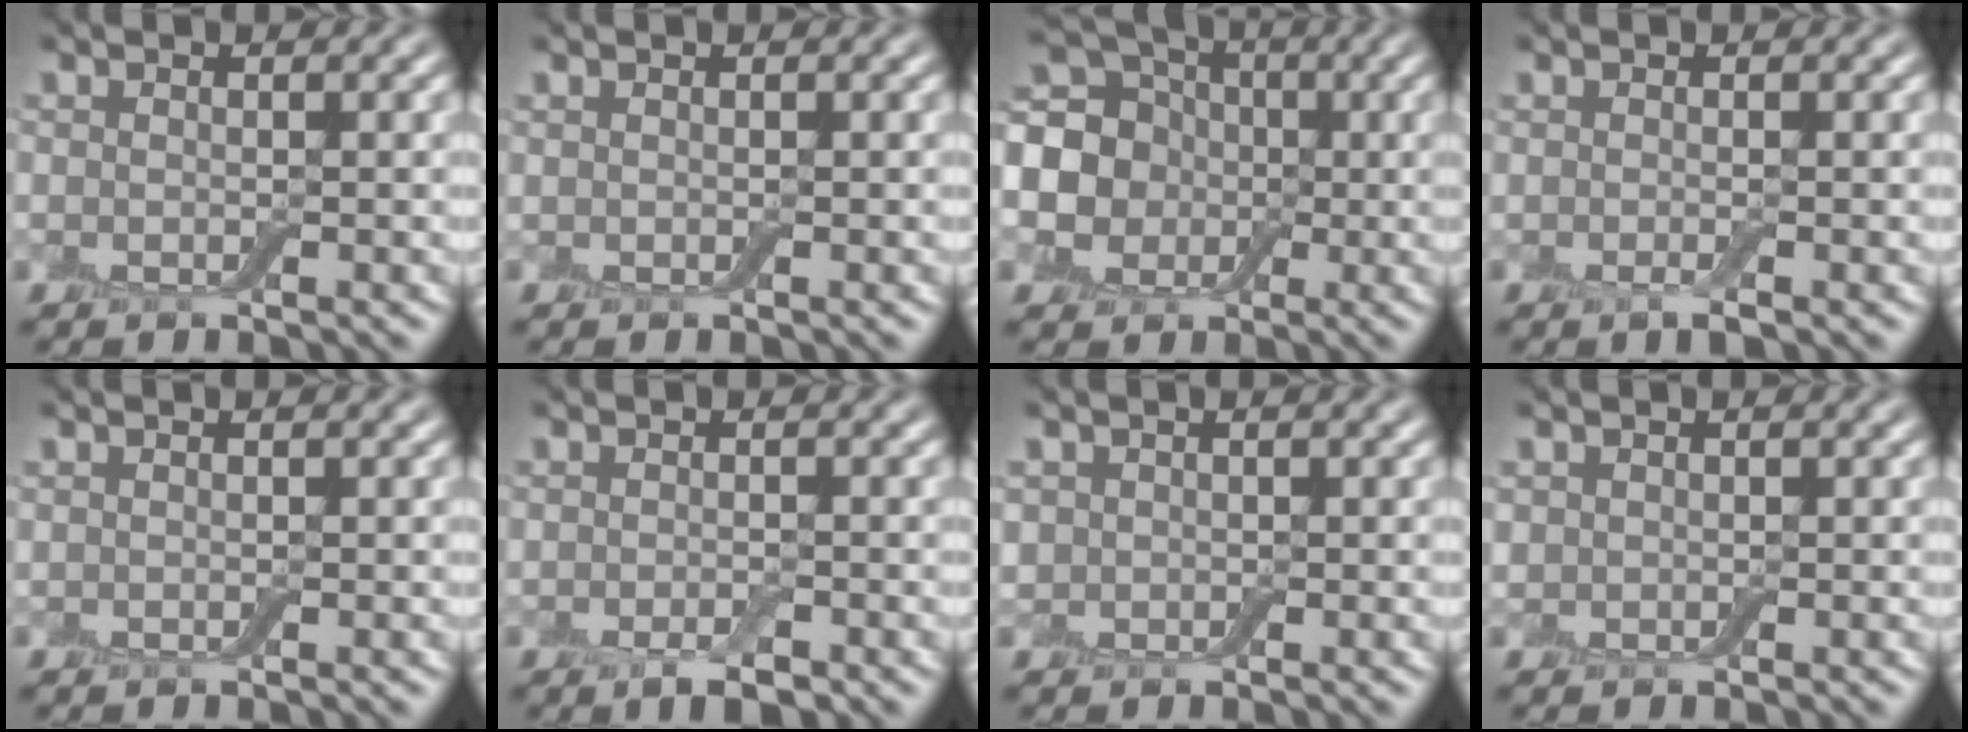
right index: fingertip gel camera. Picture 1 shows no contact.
{"total": 0.0}
{"total": 11.7, "force": [0.1, 10.6, 5.0], "torque": [-0.146, 0.029, -0.028]}
{"total": 1.0, "force": [-0.4, 0.1, 0.9], "torque": [-0.017, -0.007, -0.009]}
{"total": 0.0}
{"total": 2.2, "force": [-1.2, 0.8, 1.6], "torque": [-0.026, -0.003, -0.019]}
{"total": 0.9, "force": [0.3, 0.8, 0.1], "torque": [0.000, 0.001, 0.004]}
{"total": 0.6, "force": [0.3, 0.5, 0.0], "torque": [0.002, 0.001, 0.007]}